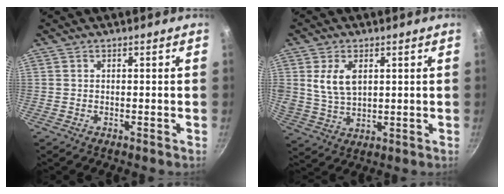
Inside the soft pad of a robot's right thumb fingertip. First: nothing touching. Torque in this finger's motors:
{"motor_torque": [-0.51, 1.71, 0.98, 0.84, 0.22]}